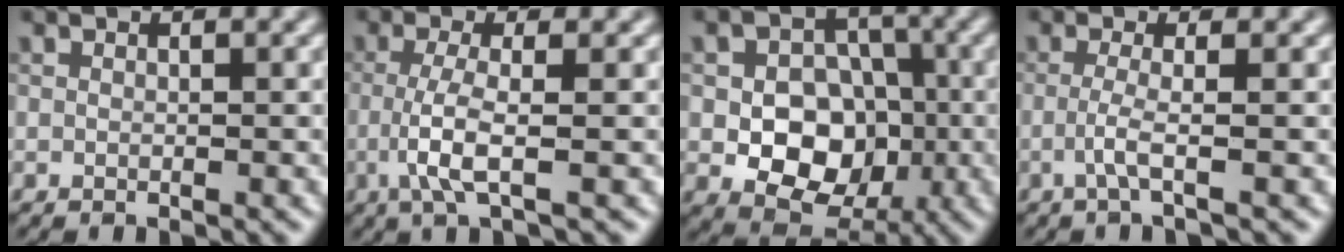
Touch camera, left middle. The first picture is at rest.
{"total": 3.5, "force": [-0.8, 0.7, 3.4], "torque": [-0.072, -0.002, -0.021]}
{"total": 7.6, "force": [-1.6, 6.0, 4.5], "torque": [-0.041, 0.000, -0.042]}
{"total": 2.2, "force": [-0.6, 0.3, 2.1], "torque": [-0.042, -0.001, -0.021]}